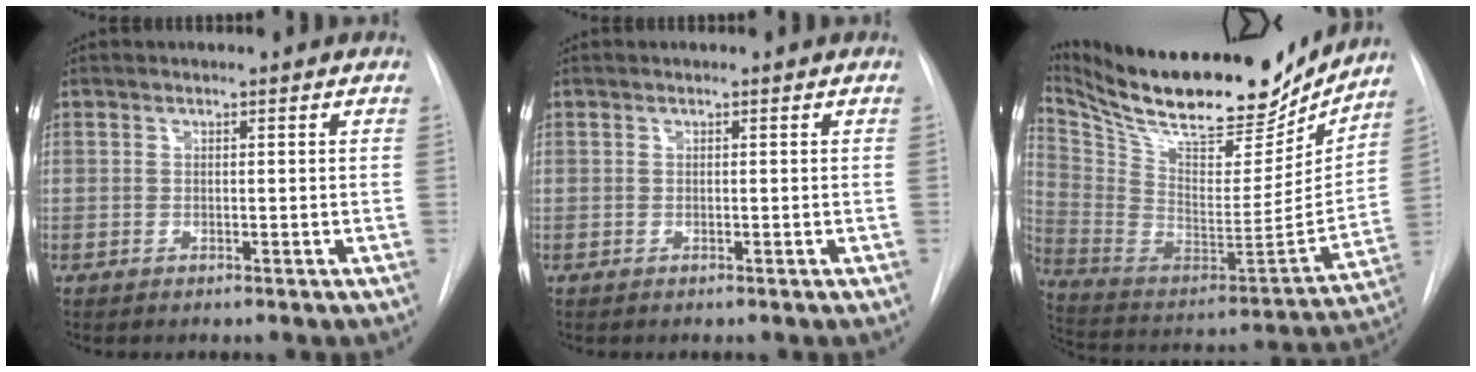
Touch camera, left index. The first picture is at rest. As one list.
[{"total": 0.0}, {"total": 29.4, "force": [25.2, 7.2, 13.5], "torque": [-0.252, -0.033, 0.385]}]